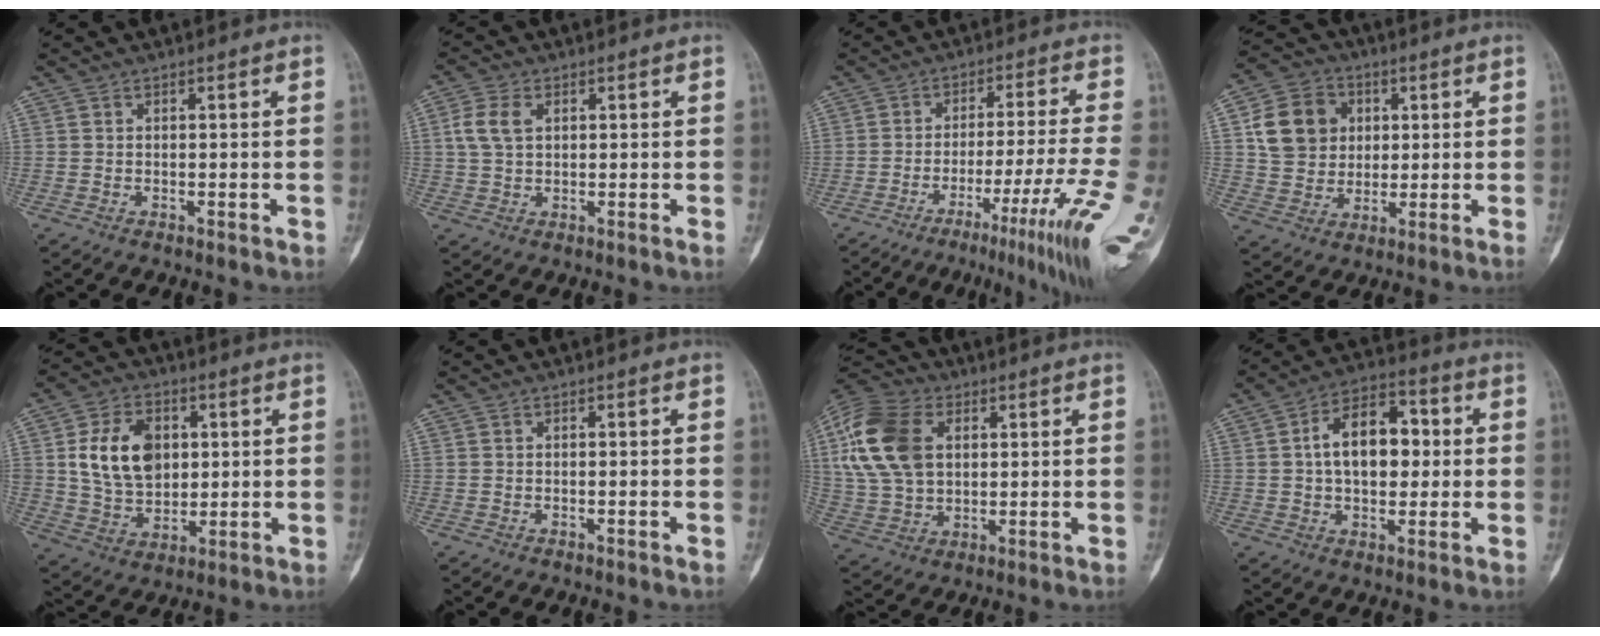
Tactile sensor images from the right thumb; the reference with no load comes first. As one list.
[{"total": 5.0, "force": [1.4, 3.1, 3.7], "torque": [-0.084, 0.009, 0.025]}, {"total": 15.1, "force": [-7.0, 0.1, 13.4], "torque": [-0.183, 0.023, -0.102]}, {"total": 12.1, "force": [2.9, 10.4, 5.5], "torque": [-0.074, 0.004, 0.050]}, {"total": 13.8, "force": [2.7, 9.9, 9.3], "torque": [-0.131, -0.007, 0.055]}, {"total": 0.0}, {"total": 17.8, "force": [4.4, 12.1, 12.3], "torque": [-0.248, 0.005, 0.082]}, {"total": 13.2, "force": [1.3, 8.2, 10.2], "torque": [-0.131, 0.022, 0.013]}]